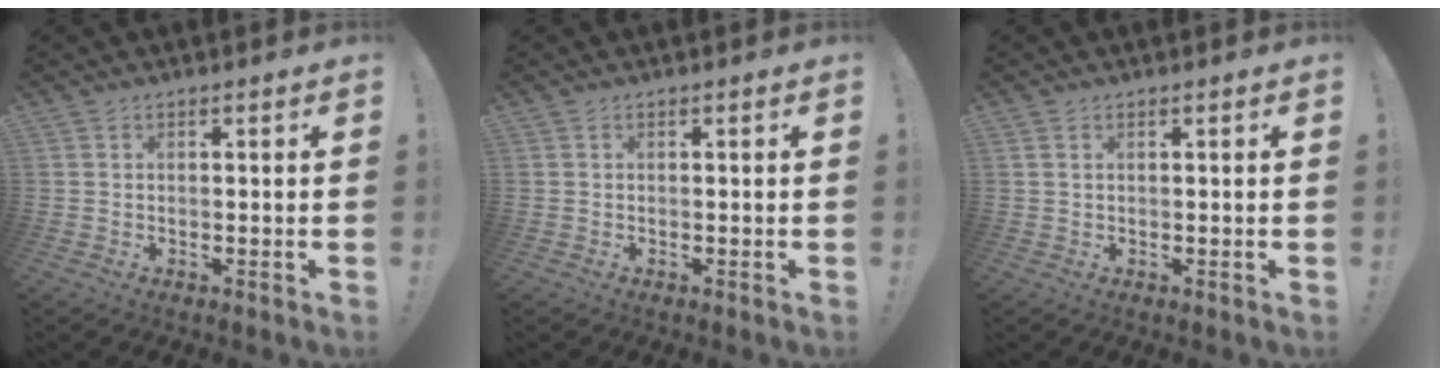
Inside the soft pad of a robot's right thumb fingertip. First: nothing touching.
{"total": 0.0}
{"total": 0.8, "force": [0.4, 0.3, 0.6], "torque": [-0.018, 0.003, 0.009]}